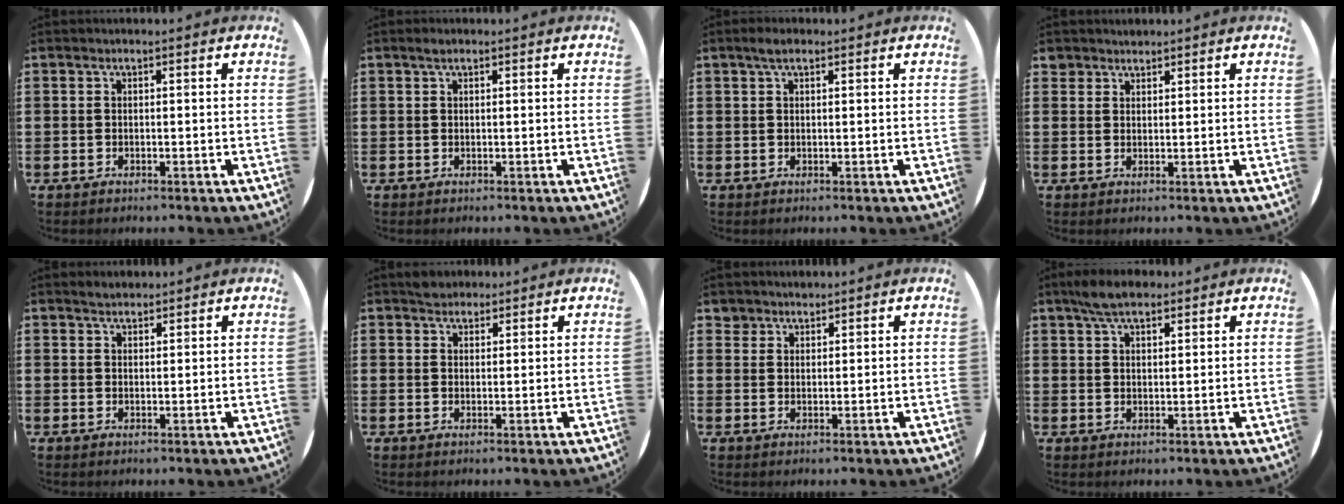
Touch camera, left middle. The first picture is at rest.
{"total": 0.8, "force": [0.5, 0.4, 0.5], "torque": [-0.010, 0.005, 0.008]}
{"total": 1.9, "force": [1.2, 0.8, 1.3], "torque": [-0.020, 0.003, 0.019]}
{"total": 1.7, "force": [1.6, 0.6, -0.1], "torque": [-0.001, 0.003, 0.031]}
{"total": 1.6, "force": [1.5, 0.4, 0.3], "torque": [-0.007, 0.003, 0.030]}
{"total": 2.2, "force": [2.0, 0.9, -0.1], "torque": [0.007, 0.002, 0.039]}
{"total": 2.2, "force": [2.0, 0.9, -0.1], "torque": [-0.002, 0.004, 0.041]}
{"total": 4.9, "force": [4.0, 1.8, 2.1], "torque": [-0.051, 0.001, 0.075]}